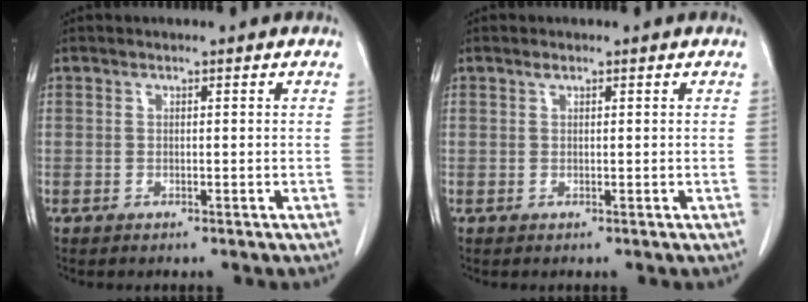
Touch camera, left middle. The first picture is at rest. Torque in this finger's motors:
{"motor_torque": [0.47, -0.35, -0.07, 0.01]}